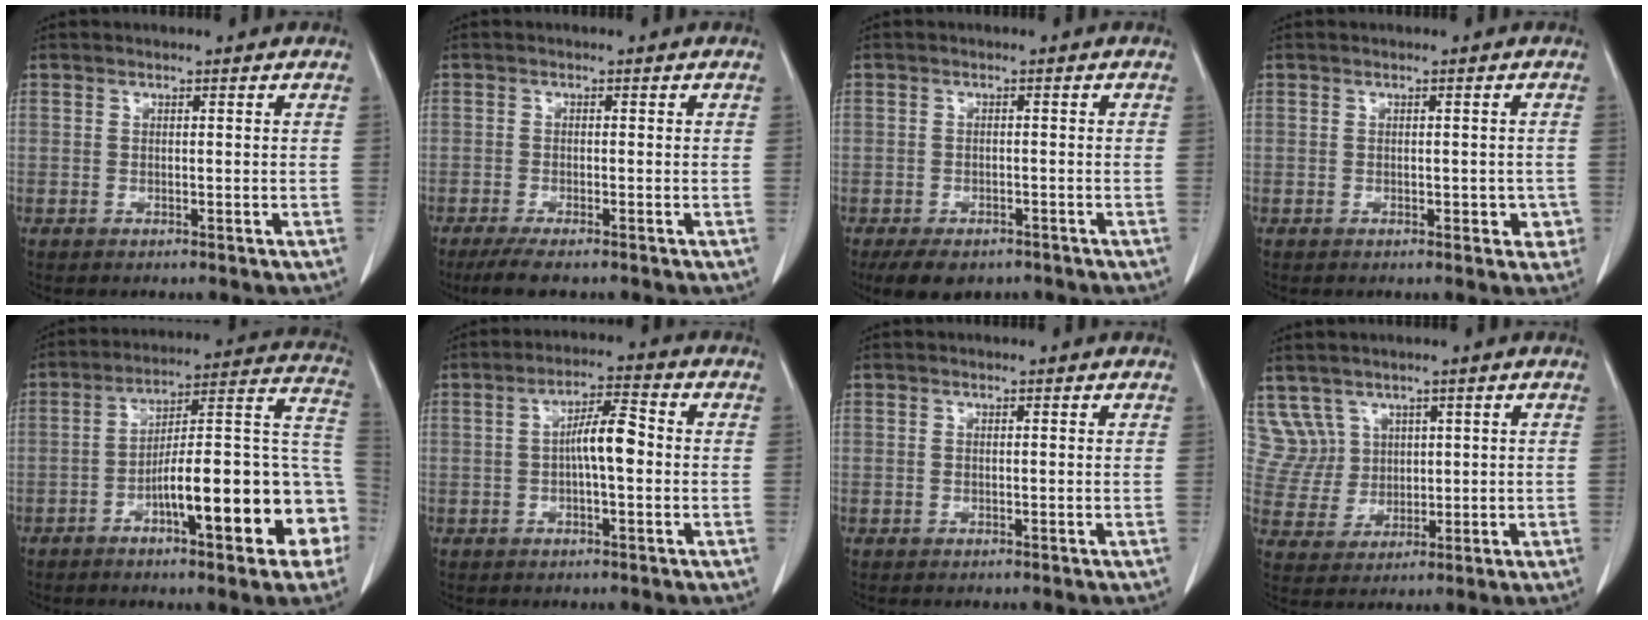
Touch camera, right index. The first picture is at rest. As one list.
[{"total": 4.4, "force": [-3.4, 0.5, 2.8], "torque": [-0.049, -0.011, -0.055]}, {"total": 7.3, "force": [-5.4, 3.9, 3.0], "torque": [-0.038, -0.002, -0.075]}, {"total": 2.9, "force": [-0.8, 1.9, 2.0], "torque": [-0.009, 0.012, -0.004]}, {"total": 19.8, "force": [-6.9, 3.8, 18.2], "torque": [-0.195, 0.040, -0.090]}, {"total": 5.9, "force": [-0.3, 1.2, 5.8], "torque": [-0.103, 0.016, -0.010]}, {"total": 0.0}, {"total": 6.2, "force": [3.4, 5.2, -0.4], "torque": [0.009, 0.019, 0.080]}]